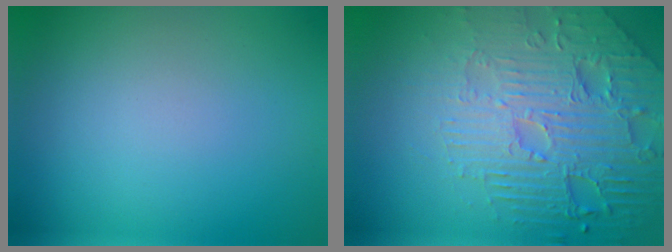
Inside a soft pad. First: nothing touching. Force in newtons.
{"total": 8.4, "press": 6.0, "slide": 5.8}